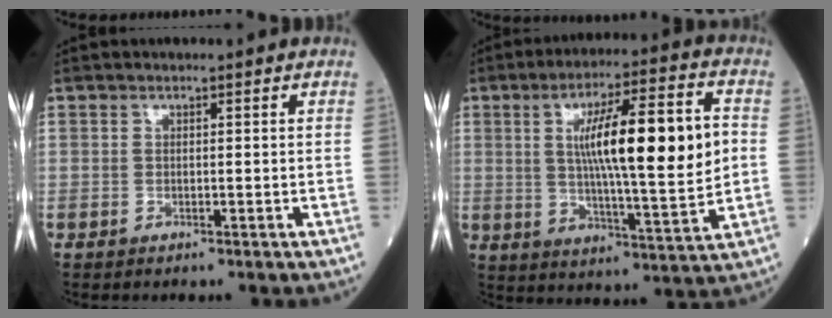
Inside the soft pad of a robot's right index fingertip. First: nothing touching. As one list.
[{"total": 17.8, "force": [2.1, 1.9, 17.6], "torque": [-0.287, 0.009, 0.033]}]